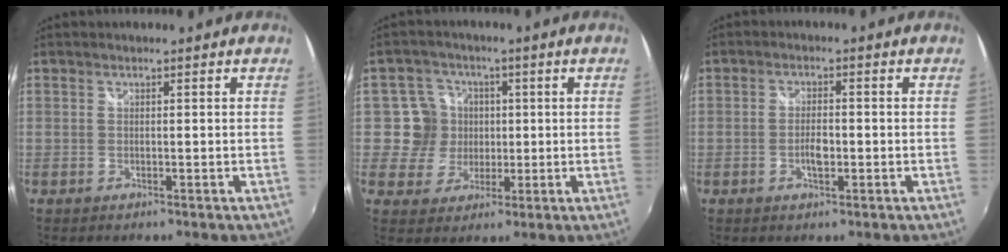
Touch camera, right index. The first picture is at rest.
{"total": 6.7, "force": [0.2, 6.6, 0.4], "torque": [-0.010, 0.008, -0.002]}
{"total": 3.2, "force": [-1.0, 1.4, 2.6], "torque": [-0.051, 0.000, -0.017]}